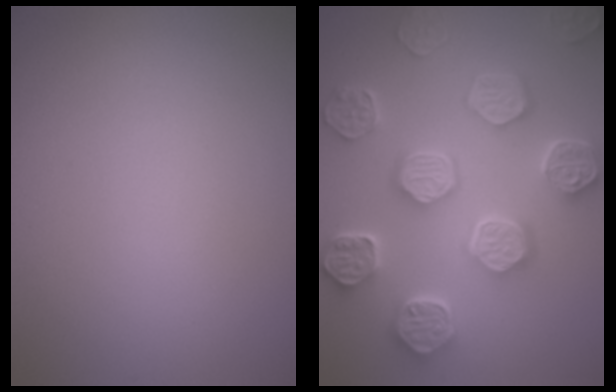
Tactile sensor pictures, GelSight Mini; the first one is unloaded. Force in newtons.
{"total": 8.2, "press": 6.6, "slide": 4.9}